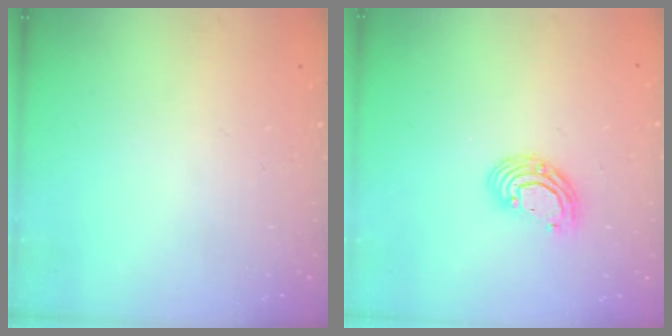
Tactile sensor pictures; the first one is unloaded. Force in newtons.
{"total": 8.0, "press": 7.9, "slide": 1.2}